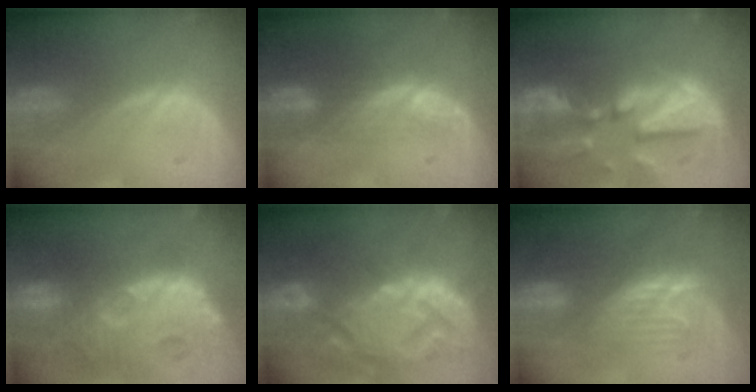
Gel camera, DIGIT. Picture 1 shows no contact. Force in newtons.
{"total": 4.0, "press": 3.7, "slide": 1.6}
{"total": 12.3, "press": 10.6, "slide": 6.1}
{"total": 14.4, "press": 12.6, "slide": 7.1}
{"total": 14.4, "press": 12.4, "slide": 7.4}
{"total": 7.8, "press": 7.2, "slide": 3.1}